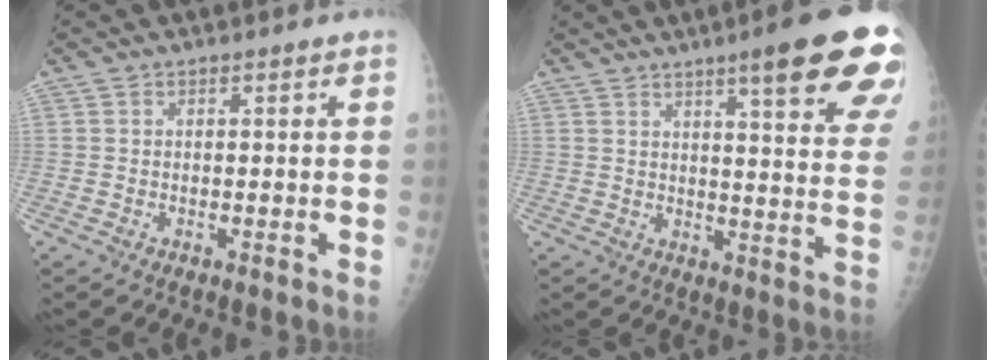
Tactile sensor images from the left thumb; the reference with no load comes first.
{"total": 19.7, "force": [12.4, 2.9, 15.1], "torque": [-0.174, -0.046, 0.148]}